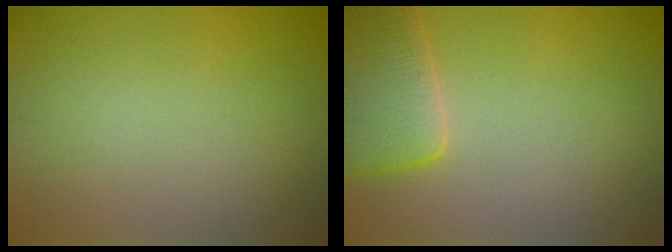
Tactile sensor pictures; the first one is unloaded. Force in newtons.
{"total": 5.2, "press": 5.2, "slide": 0.4}